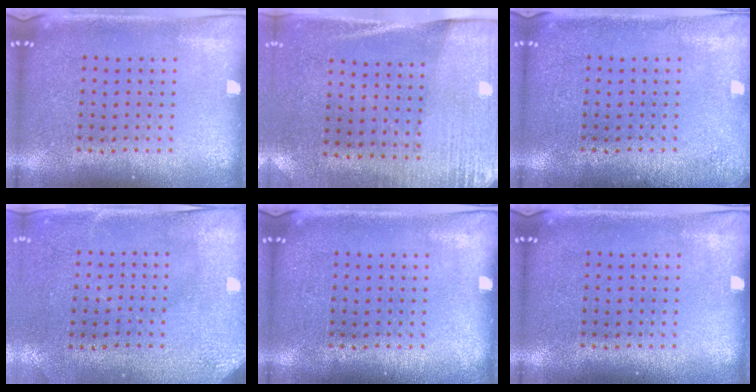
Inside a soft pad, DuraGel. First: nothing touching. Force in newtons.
{"total": 2.7, "press": 2.4, "slide": 1.4}
{"total": 1.3, "press": 1.3, "slide": 0.2}
{"total": 3.1, "press": 2.4, "slide": 2.0}
{"total": 0.0}
{"total": 0.0}